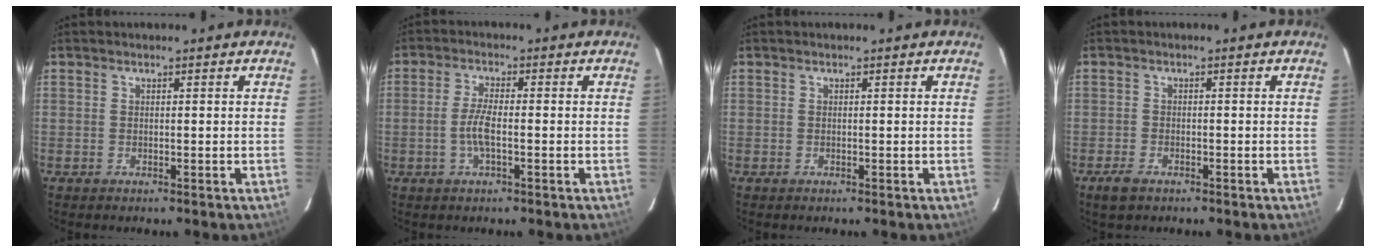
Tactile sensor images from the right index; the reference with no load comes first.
{"total": 4.4, "force": [-1.2, 1.1, 4.1], "torque": [-0.087, 0.001, -0.024]}
{"total": 0.0}
{"total": 3.3, "force": [-2.3, 1.7, 1.7], "torque": [-0.042, -0.006, -0.044]}